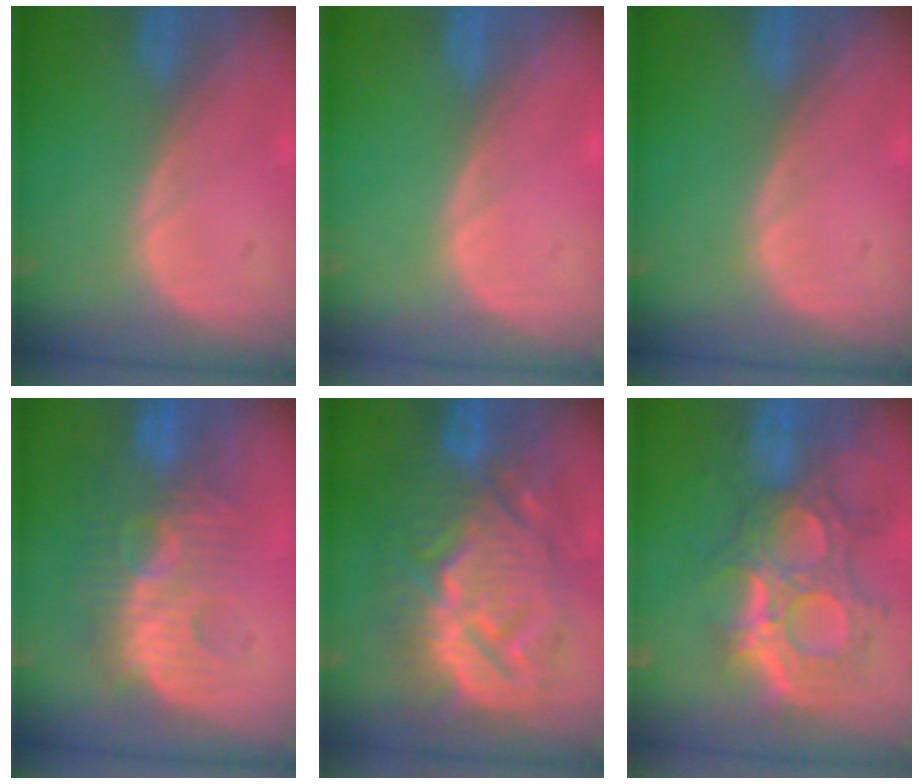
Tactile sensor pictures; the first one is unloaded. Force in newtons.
{"total": 0.0}
{"total": 0.0}
{"total": 9.0, "press": 8.8, "slide": 1.7}
{"total": 14.0, "press": 13.9, "slide": 1.4}
{"total": 11.9, "press": 10.6, "slide": 5.4}